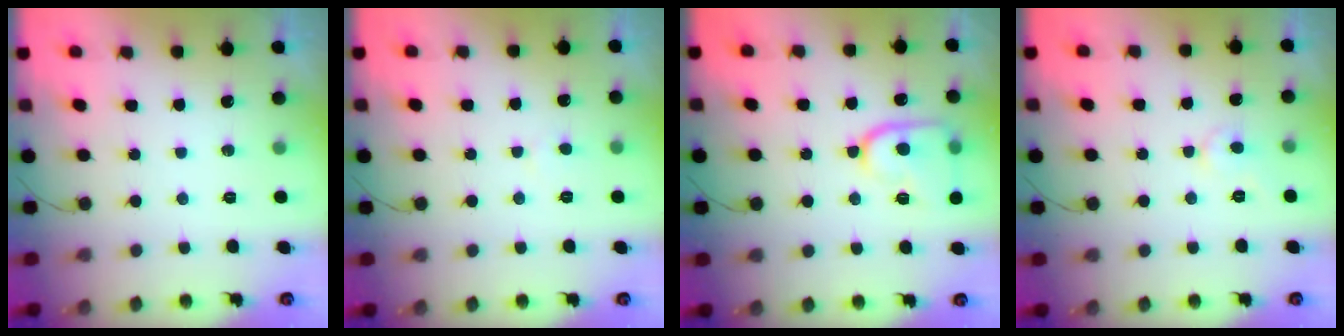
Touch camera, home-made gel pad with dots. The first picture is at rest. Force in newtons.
{"total": 1.1, "press": 1.1, "slide": 0.1}
{"total": 13.3, "press": 13.2, "slide": 1.4}
{"total": 3.6, "press": 3.6, "slide": 0.3}